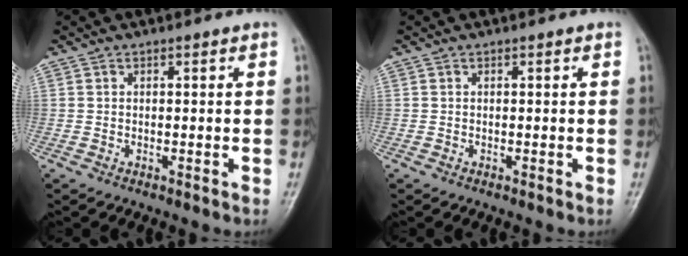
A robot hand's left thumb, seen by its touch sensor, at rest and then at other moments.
{"total": 0.0}